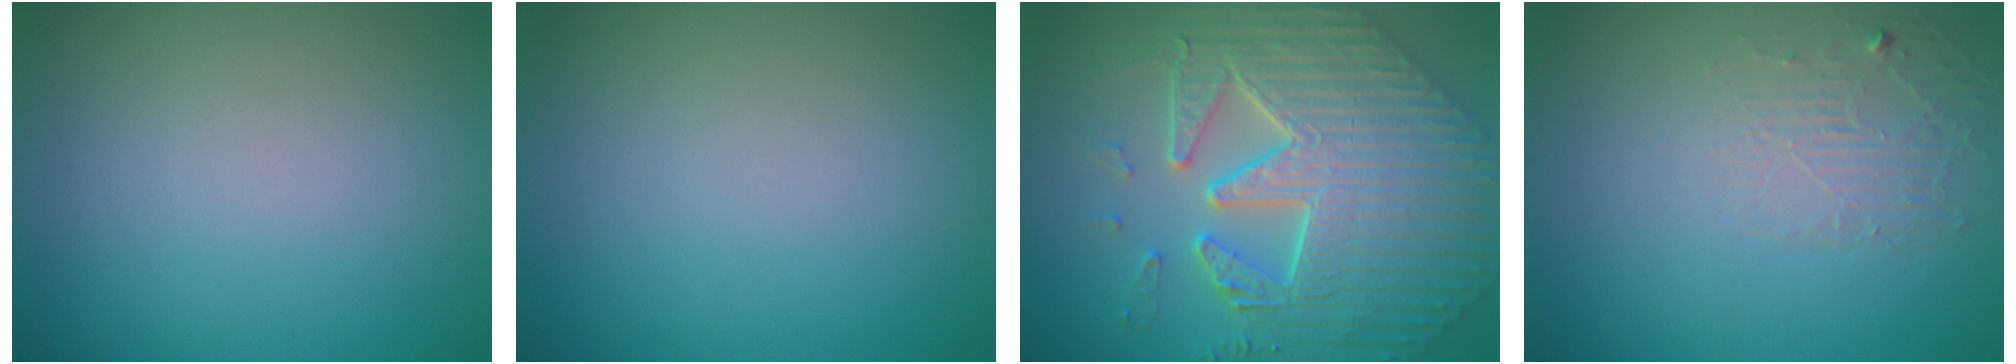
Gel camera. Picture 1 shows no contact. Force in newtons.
{"total": 0.0}
{"total": 8.5, "press": 7.1, "slide": 4.7}
{"total": 1.8, "press": 0.4, "slide": 1.8}